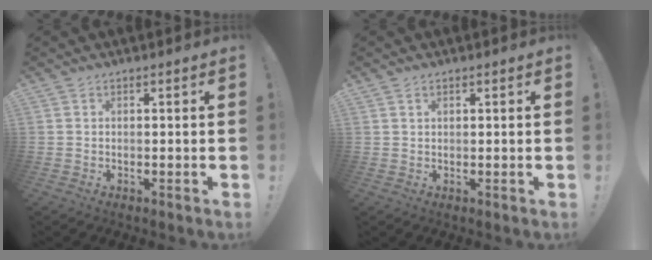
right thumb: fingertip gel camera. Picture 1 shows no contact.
{"total": 1.1, "force": [0.8, 0.7, 0.3], "torque": [0.001, -0.001, 0.014]}